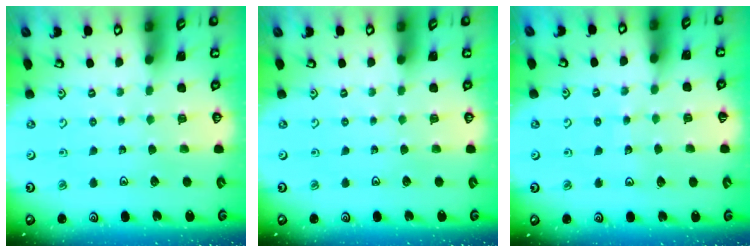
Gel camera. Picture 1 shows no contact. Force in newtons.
{"total": 0.0}
{"total": 5.9, "press": 5.9, "slide": 0.8}